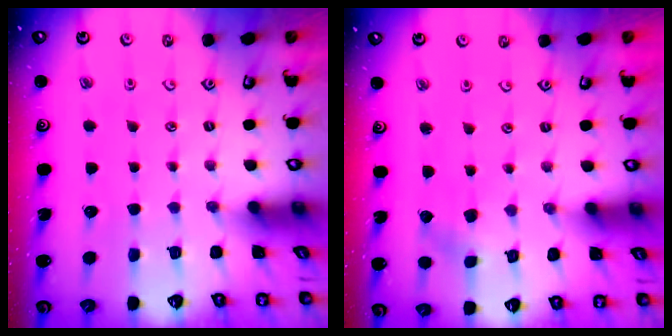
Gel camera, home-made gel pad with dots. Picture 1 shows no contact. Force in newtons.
{"total": 1.7, "press": 1.7, "slide": 0.3}